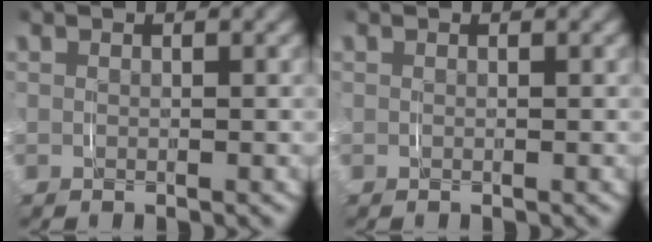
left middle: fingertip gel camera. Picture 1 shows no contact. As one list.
[{"total": 0.0}]